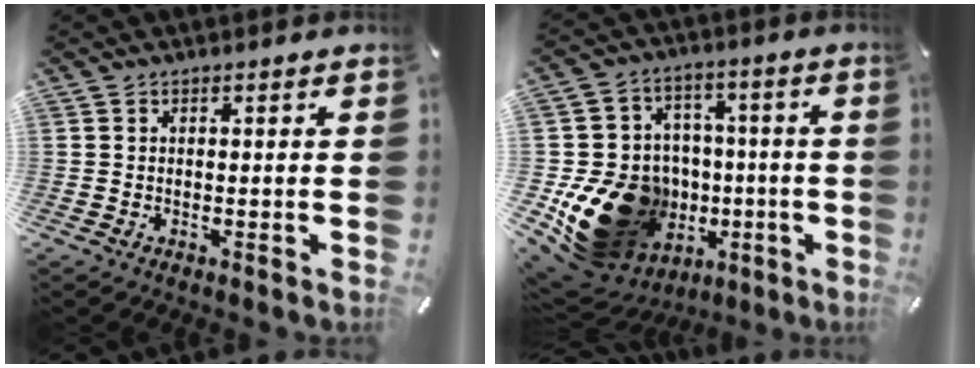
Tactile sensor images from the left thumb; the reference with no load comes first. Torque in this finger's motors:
{"motor_torque": [0.99, 2.68, 1.39, 0.64, 0.25]}